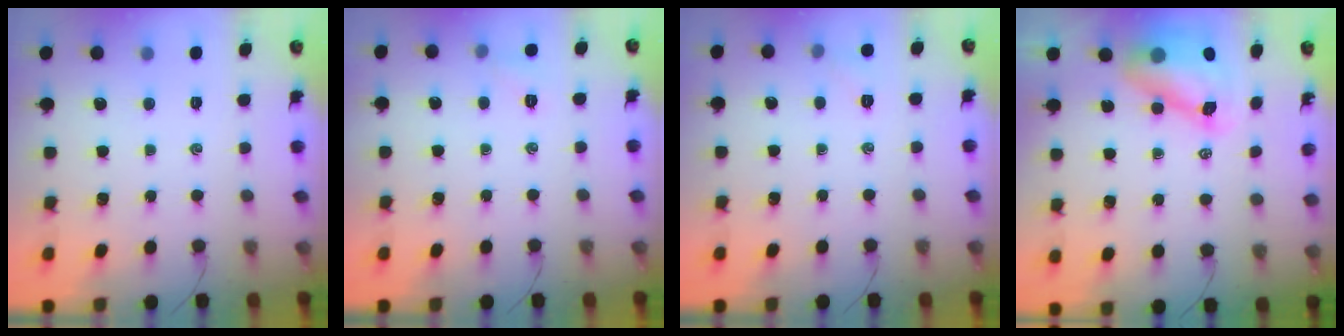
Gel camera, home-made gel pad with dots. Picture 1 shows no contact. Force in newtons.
{"total": 4.5, "press": 4.3, "slide": 1.5}
{"total": 3.9, "press": 3.7, "slide": 1.1}
{"total": 8.2, "press": 7.8, "slide": 2.3}